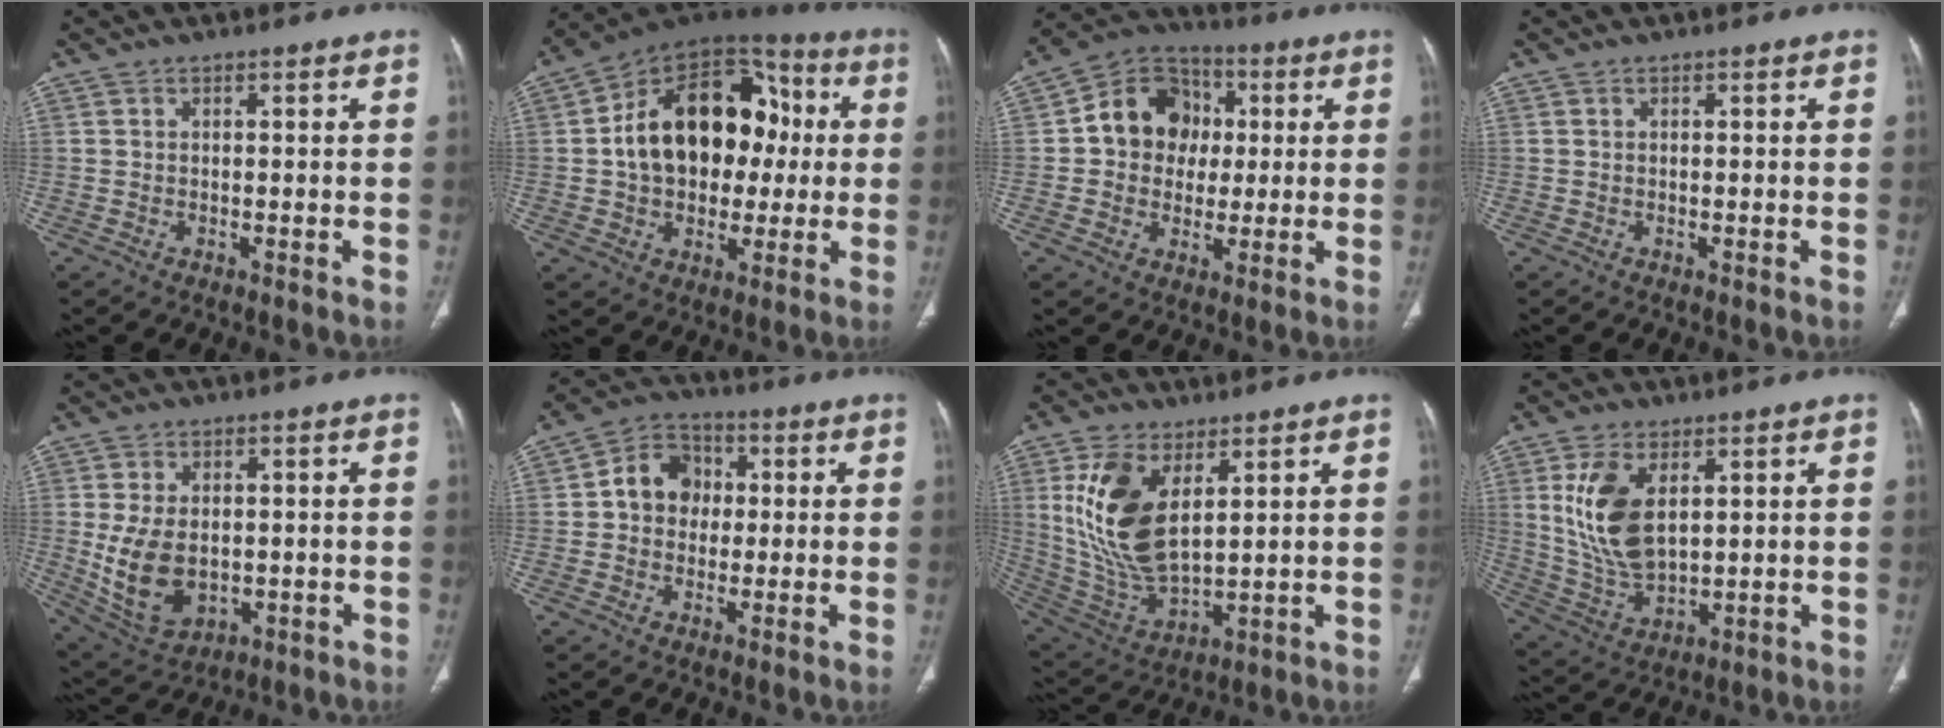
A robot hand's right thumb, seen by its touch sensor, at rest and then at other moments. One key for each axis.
{"total": 23.1, "fx": 1.4, "fy": 16.0, "fz": 16.5, "tx": -0.231, "ty": 0.037, "tz": 0.024}
{"total": 12.7, "fx": 1.3, "fy": 11.0, "fz": 6.3, "tx": -0.057, "ty": 0.019, "tz": 0.010}
{"total": 0.0}
{"total": 11.3, "fx": -0.7, "fy": 7.4, "fz": 8.4, "tx": -0.150, "ty": -0.005, "tz": 0.011}
{"total": 8.8, "fx": 0.6, "fy": 7.5, "fz": 4.7, "tx": -0.047, "ty": 0.020, "tz": -0.002}
{"total": 16.4, "fx": 5.4, "fy": 8.4, "fz": 13.0, "tx": -0.254, "ty": -0.026, "tz": 0.122}
{"total": 13.2, "fx": 3.9, "fy": 7.3, "fz": 10.3, "tx": -0.202, "ty": -0.019, "tz": 0.089}